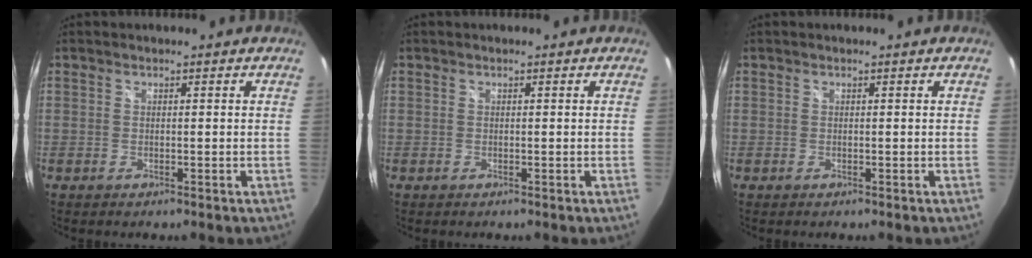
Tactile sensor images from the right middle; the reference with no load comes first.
{"total": 0.0}
{"total": 0.0}